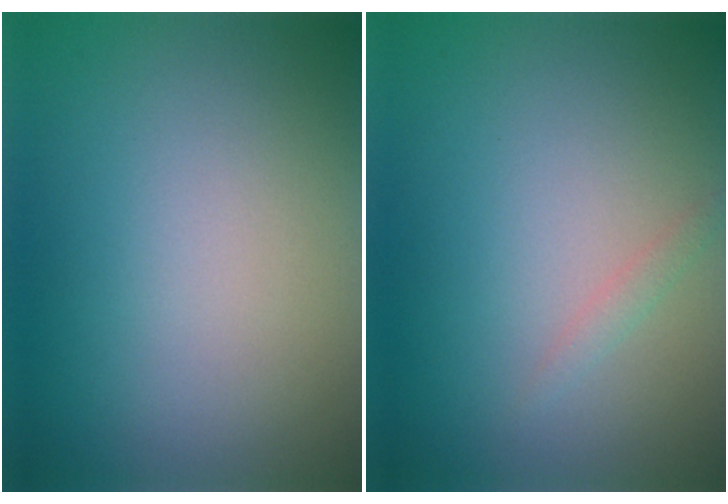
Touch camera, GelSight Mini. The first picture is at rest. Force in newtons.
{"total": 0.8, "press": 0.8, "slide": 0.0}